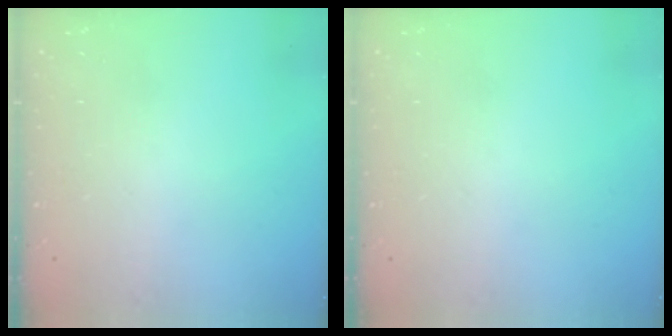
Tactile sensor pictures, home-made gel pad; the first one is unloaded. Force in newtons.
{"total": 0.0}